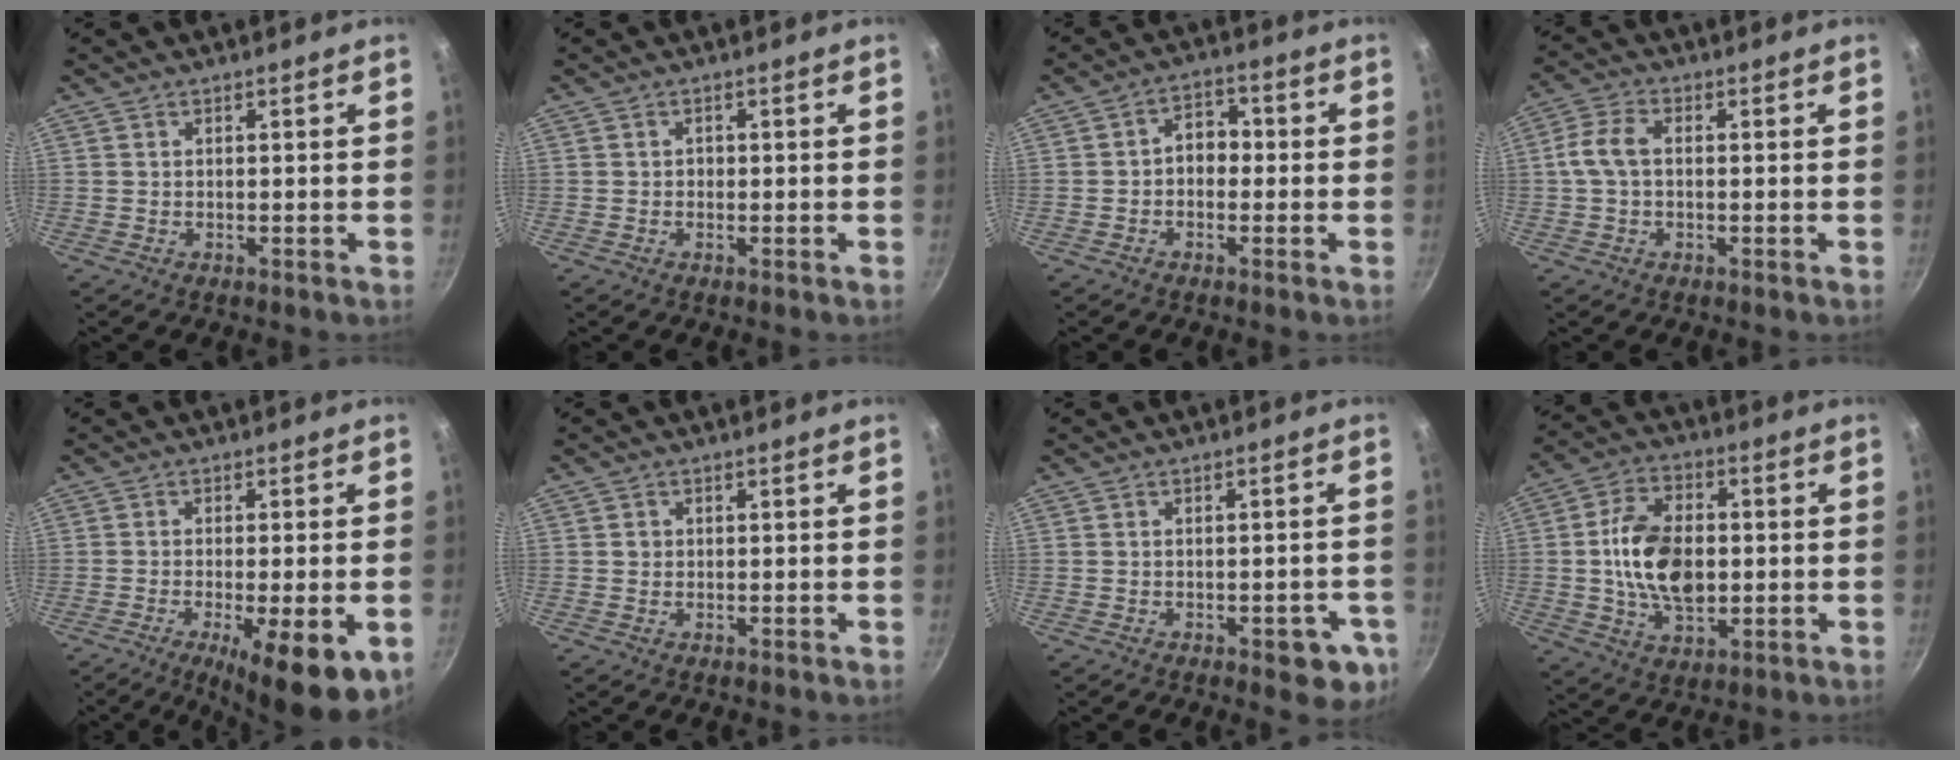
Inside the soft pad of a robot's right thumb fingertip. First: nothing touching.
{"total": 0.8, "force": [-0.1, 0.7, 0.3], "torque": [0.001, 0.003, -0.005]}
{"total": 5.1, "force": [-0.5, 3.8, 3.4], "torque": [-0.025, 0.022, -0.021]}
{"total": 5.8, "force": [0.1, 3.6, 4.5], "torque": [-0.099, 0.018, -0.004]}
{"total": 14.4, "force": [-6.0, 4.0, 12.4], "torque": [-0.149, -0.010, -0.078]}
{"total": 1.0, "force": [0.1, 0.9, 0.3], "torque": [0.000, 0.002, 0.001]}
{"total": 5.9, "force": [-2.8, 2.6, 4.5], "torque": [-0.035, 0.014, -0.029]}
{"total": 14.7, "force": [-0.1, 9.1, 11.5], "torque": [-0.190, 0.009, 0.000]}